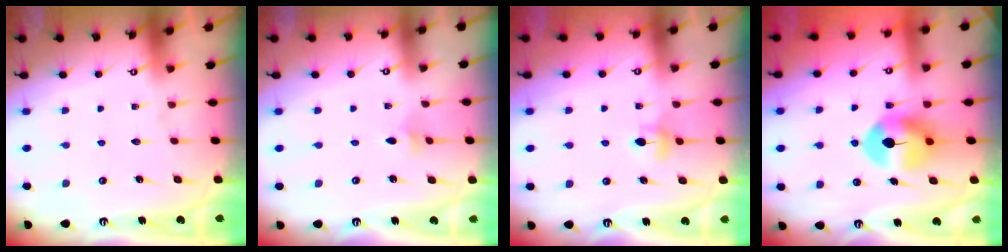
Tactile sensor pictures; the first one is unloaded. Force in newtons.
{"total": 2.1, "press": 2.1, "slide": 0.5}
{"total": 4.7, "press": 4.6, "slide": 0.8}
{"total": 9.4, "press": 9.3, "slide": 1.3}